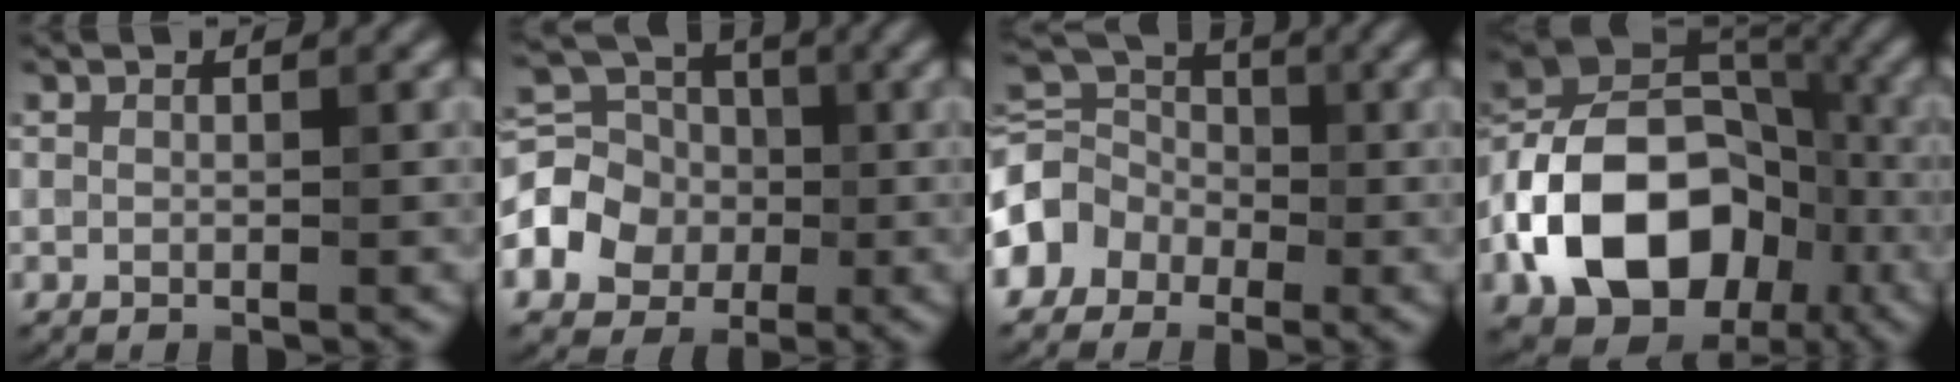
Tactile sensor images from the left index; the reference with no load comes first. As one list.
[{"total": 5.7, "force": [-1.4, 4.9, 2.6], "torque": [-0.056, 0.008, -0.041]}, {"total": 6.4, "force": [-2.4, 5.0, 3.1], "torque": [-0.045, 0.011, -0.057]}, {"total": 14.3, "force": [-4.9, 10.1, 8.9], "torque": [-0.154, 0.004, -0.102]}]